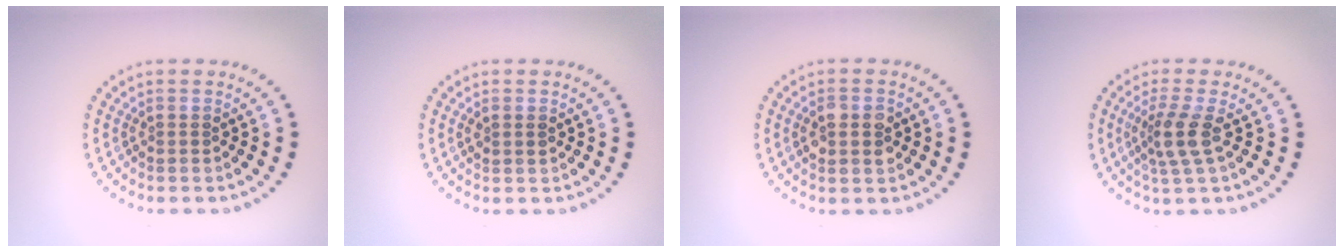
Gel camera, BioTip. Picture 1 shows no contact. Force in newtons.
{"total": 0.9, "press": 0.8, "slide": 0.2}
{"total": 2.9, "press": 2.9, "slide": 0.3}
{"total": 2.7, "press": 2.1, "slide": 1.8}